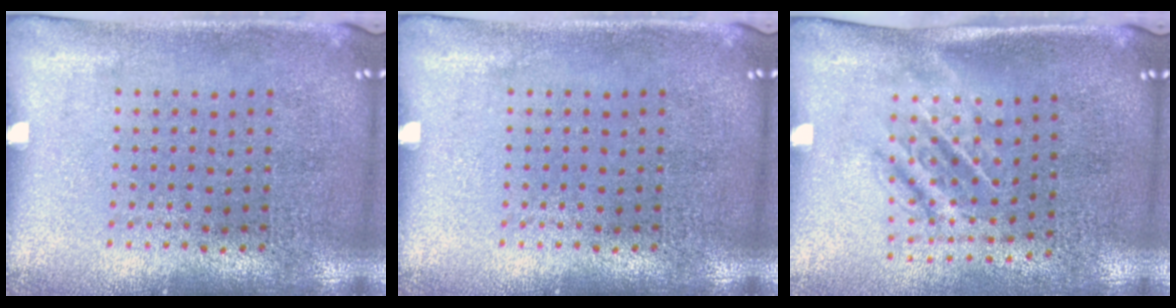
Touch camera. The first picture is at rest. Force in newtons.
{"total": 0.0}
{"total": 1.6, "press": 1.2, "slide": 1.0}